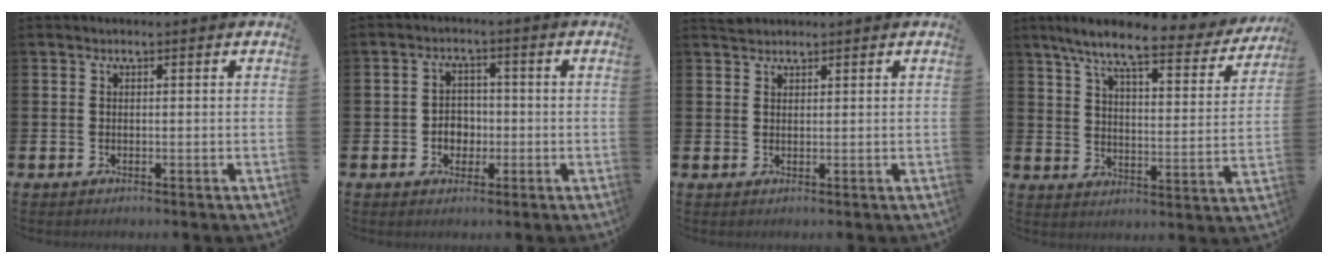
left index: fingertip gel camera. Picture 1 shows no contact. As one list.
[{"total": 3.3, "force": [-0.7, 2.7, 1.7], "torque": [-0.020, -0.001, -0.021]}, {"total": 1.7, "force": [1.6, 0.6, 0.0], "torque": [0.012, -0.001, 0.029]}, {"total": 8.4, "force": [6.9, 1.2, 4.5], "torque": [-0.099, -0.046, 0.109]}]